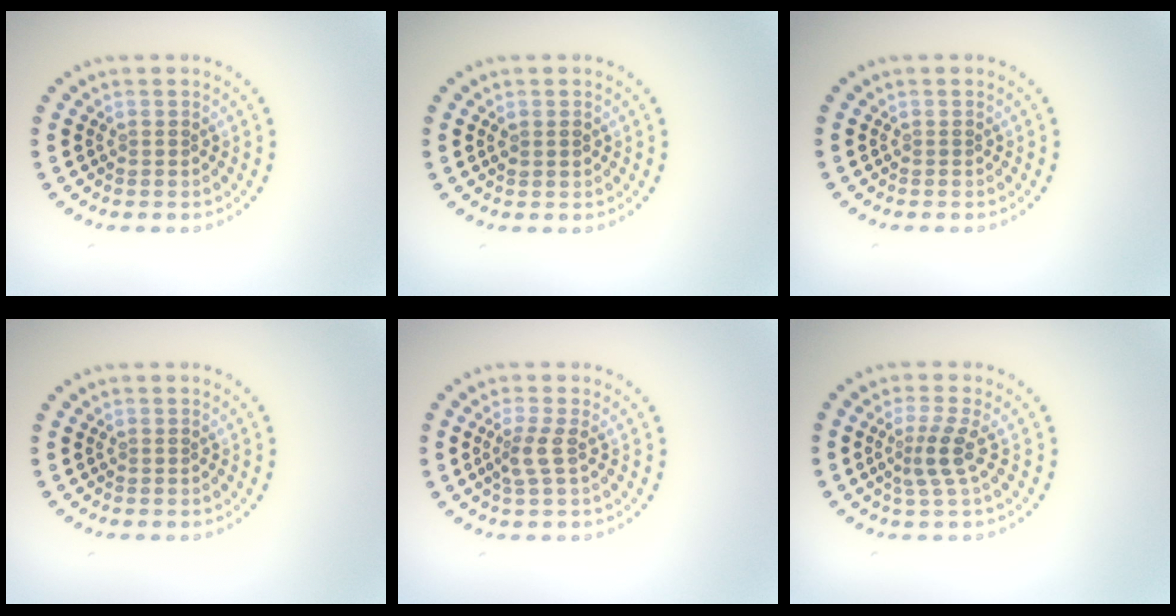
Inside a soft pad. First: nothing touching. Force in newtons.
{"total": 0.8, "press": 0.8, "slide": 0.1}
{"total": 0.0}
{"total": 0.0}
{"total": 1.9, "press": 1.5, "slide": 1.2}
{"total": 2.5, "press": 1.9, "slide": 1.7}